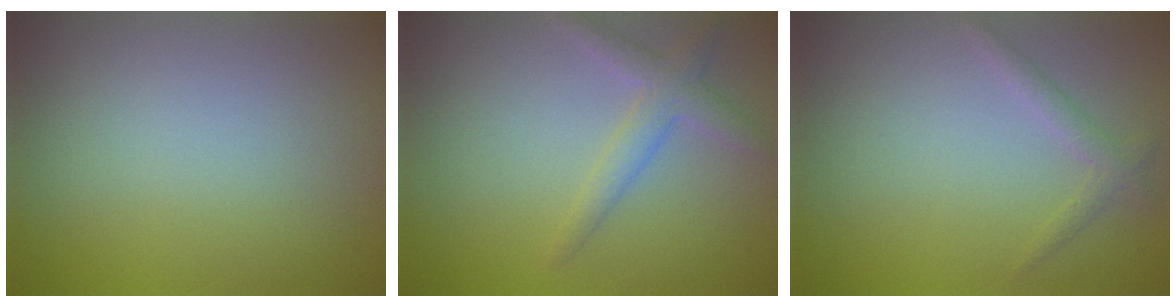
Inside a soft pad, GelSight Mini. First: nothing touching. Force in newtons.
{"total": 2.4, "press": 2.4, "slide": 0.1}
{"total": 1.3, "press": 1.3, "slide": 0.1}